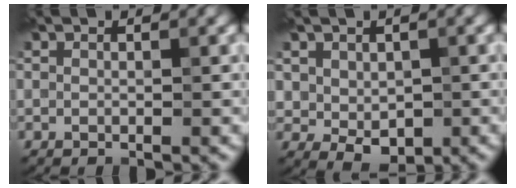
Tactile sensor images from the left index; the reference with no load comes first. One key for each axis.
{"total": 3.2, "fx": 0.1, "fy": 2.3, "fz": 2.1, "tx": -0.036, "ty": -0.012, "tz": 0.010}